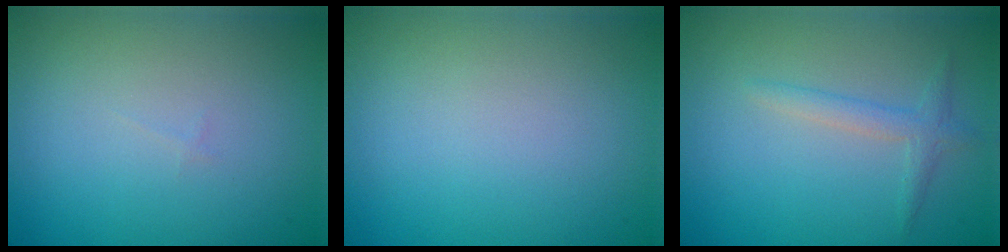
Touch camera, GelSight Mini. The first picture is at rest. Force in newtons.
{"total": 0.0}
{"total": 1.7, "press": 1.7, "slide": 0.1}